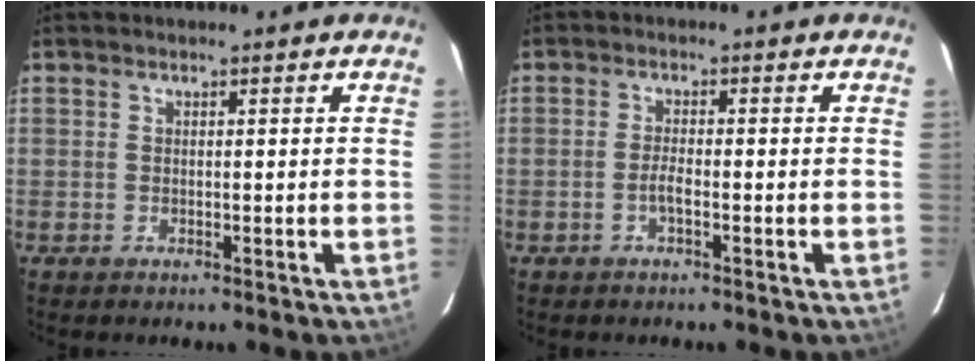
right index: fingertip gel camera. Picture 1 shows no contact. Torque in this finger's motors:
{"motor_torque": [0.31, -0.23, 0.16, 0.04]}